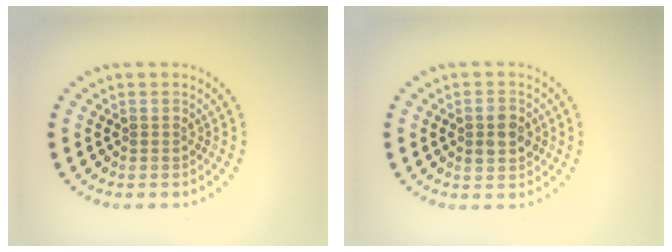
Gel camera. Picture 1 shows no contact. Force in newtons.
{"total": 2.5, "press": 2.5, "slide": 0.1}